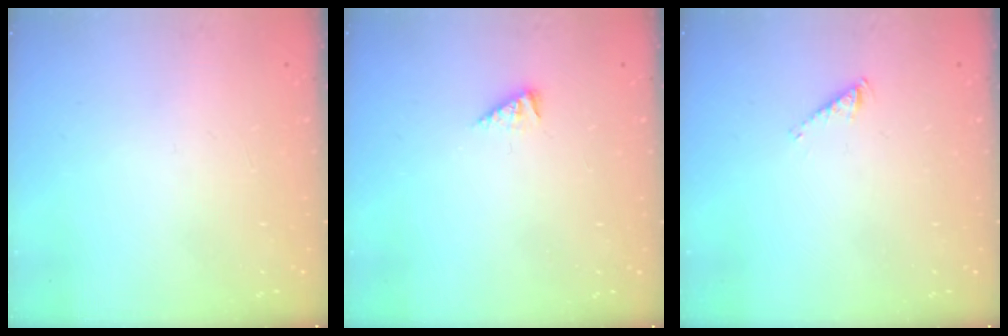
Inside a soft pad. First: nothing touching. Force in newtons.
{"total": 1.7, "press": 1.7, "slide": 0.3}
{"total": 2.9, "press": 2.9, "slide": 0.5}